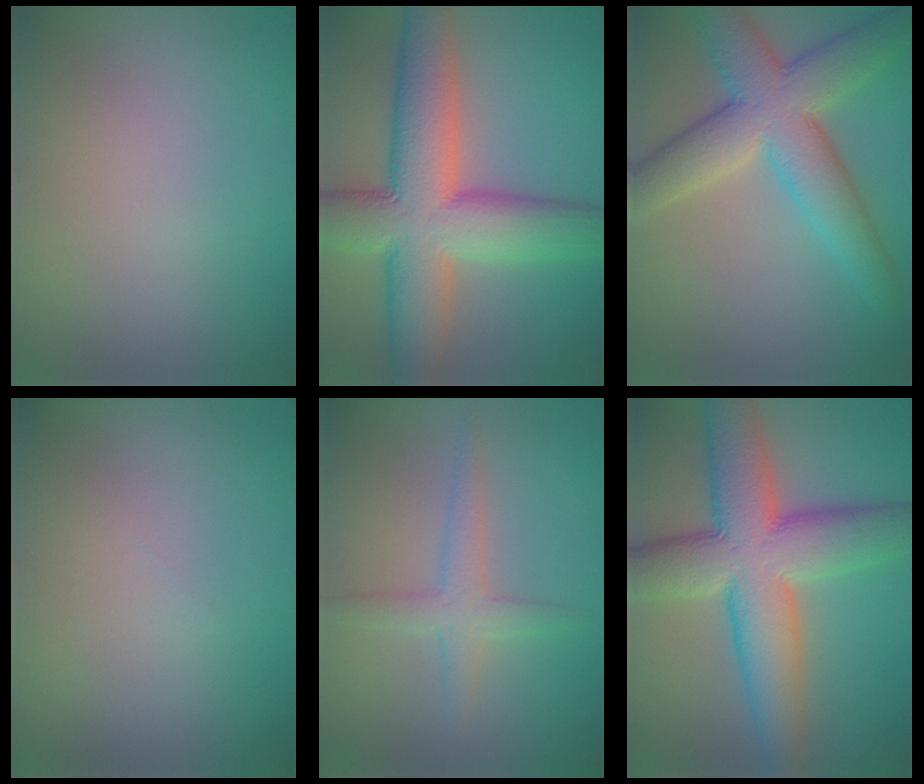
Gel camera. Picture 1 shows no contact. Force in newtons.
{"total": 12.3, "press": 12.3, "slide": 0.5}
{"total": 8.8, "press": 8.8, "slide": 0.4}
{"total": 0.0}
{"total": 2.7, "press": 2.7, "slide": 0.1}
{"total": 11.3, "press": 11.3, "slide": 0.6}